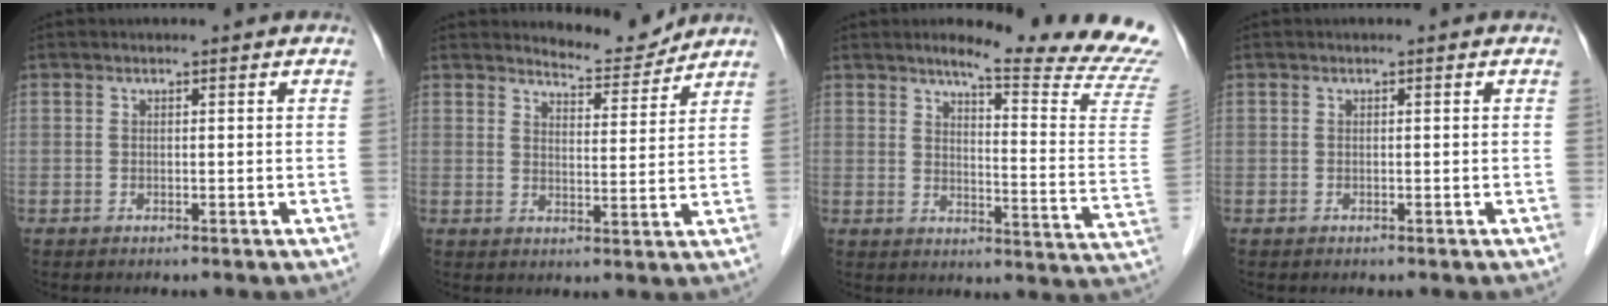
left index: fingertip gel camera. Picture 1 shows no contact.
{"total": 5.2, "force": [5.2, 0.4, -0.2], "torque": [-0.006, -0.017, 0.073]}
{"total": 17.2, "force": [15.7, -2.0, 6.8], "torque": [-0.101, -0.119, 0.179]}
{"total": 0.0}